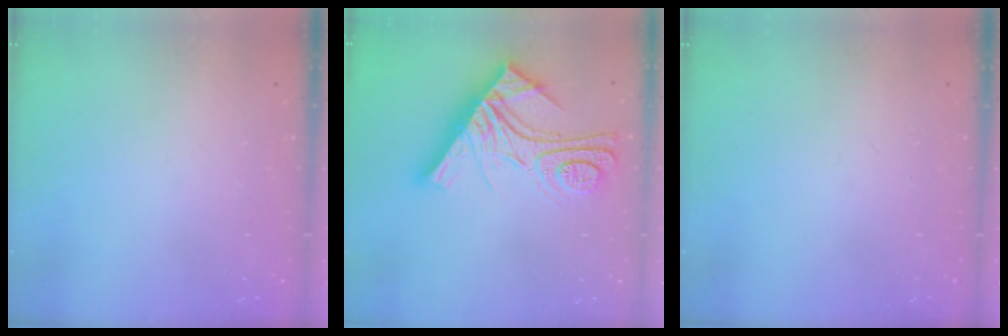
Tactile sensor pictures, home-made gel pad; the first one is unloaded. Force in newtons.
{"total": 17.1, "press": 17.0, "slide": 1.5}
{"total": 0.0}